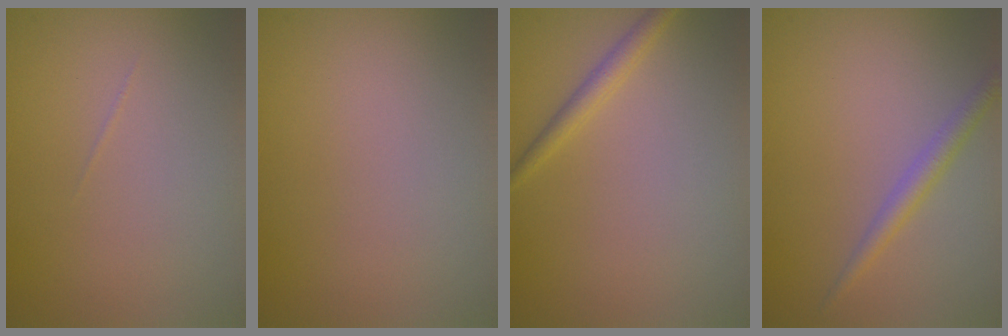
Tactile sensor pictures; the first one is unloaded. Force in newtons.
{"total": 0.0}
{"total": 1.5, "press": 1.5, "slide": 0.1}
{"total": 1.8, "press": 1.8, "slide": 0.0}